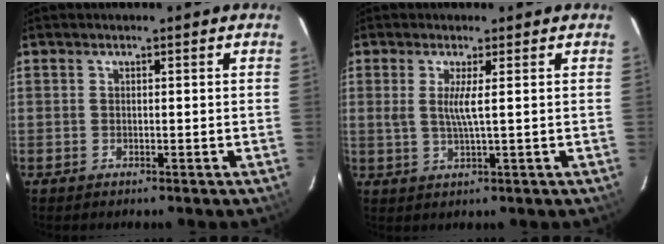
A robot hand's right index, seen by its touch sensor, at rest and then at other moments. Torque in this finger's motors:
{"motor_torque": [-0.04, 0.00, 0.19, 0.07]}